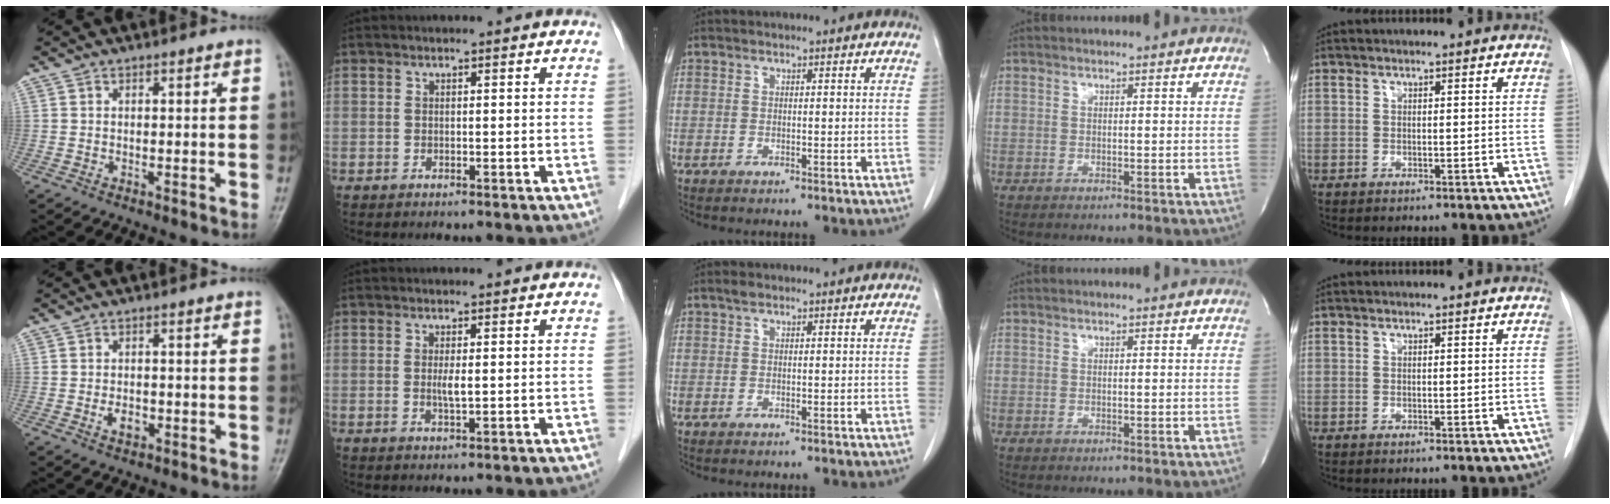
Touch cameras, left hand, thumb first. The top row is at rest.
{"thumb": {"total": 2.6, "force": [-0.8, 1.7, 1.8], "torque": [-0.025, 0.002, -0.011]}, "index": {"total": 1.5, "force": [0.3, 0.1, 1.5], "torque": [-0.035, -0.003, 0.005]}, "middle": {"total": 0.8, "force": [0.6, 0.3, 0.4], "torque": [-0.010, 0.008, 0.011]}}